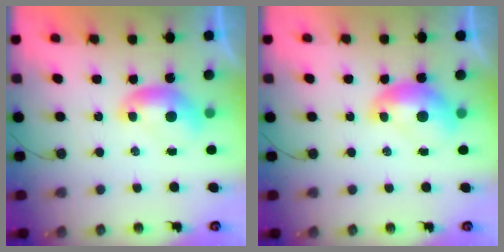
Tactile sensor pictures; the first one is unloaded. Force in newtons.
{"total": 1.8, "press": 1.8, "slide": 0.2}